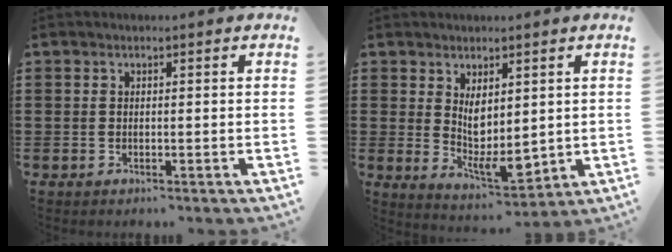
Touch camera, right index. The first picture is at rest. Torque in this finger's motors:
{"motor_torque": [0.99, -0.21, 0.35, 0.09]}